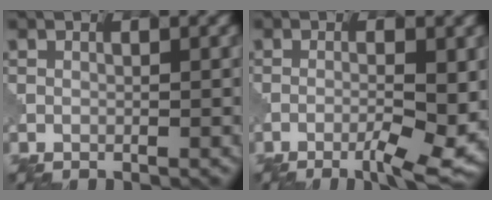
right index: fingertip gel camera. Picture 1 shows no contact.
{"total": 5.1, "force": [-1.9, 0.8, 4.6], "torque": [-0.082, -0.003, -0.032]}